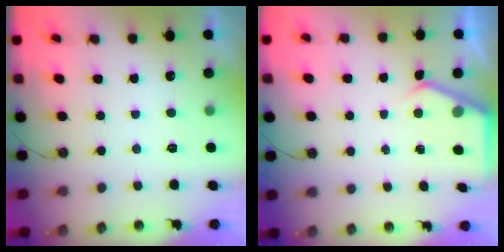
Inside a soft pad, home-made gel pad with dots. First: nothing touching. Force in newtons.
{"total": 3.3, "press": 3.2, "slide": 0.5}